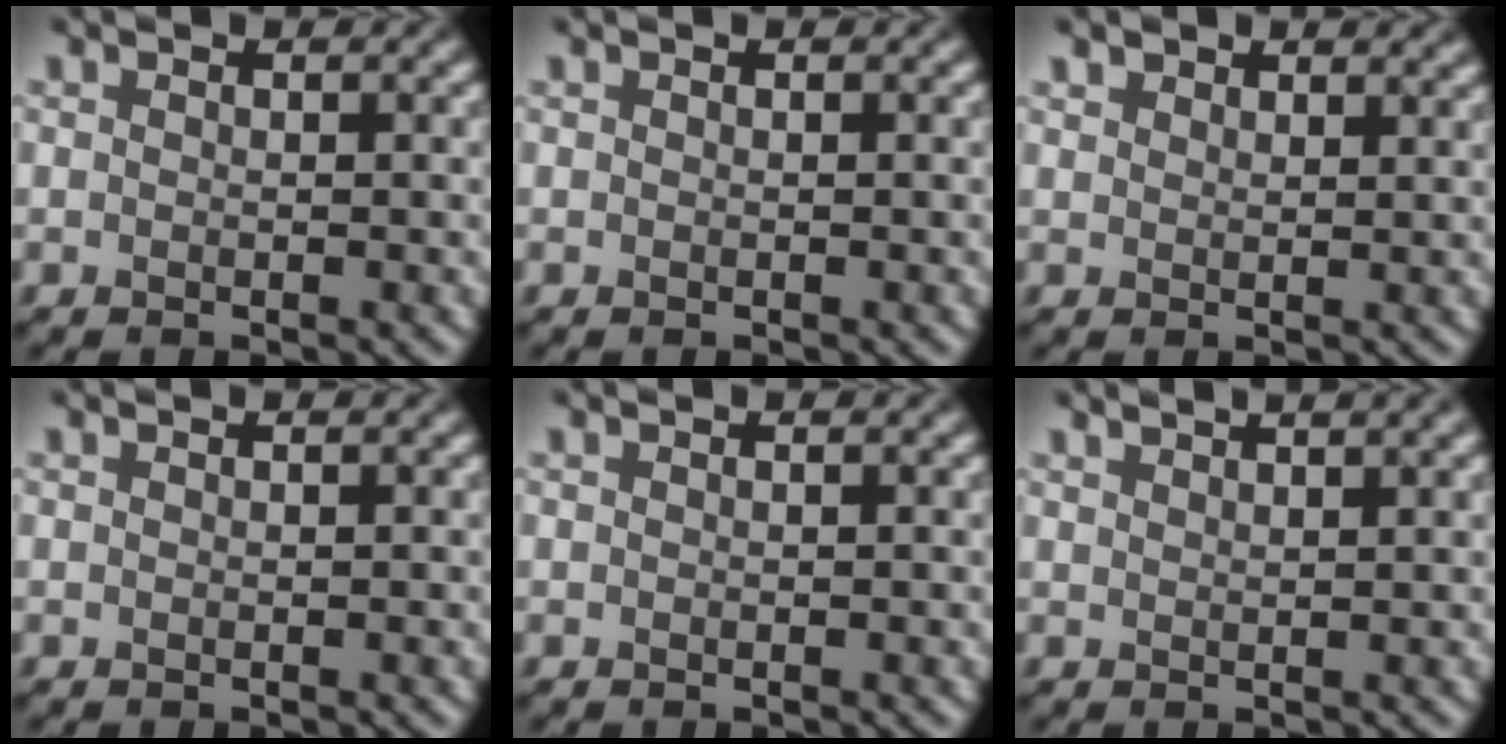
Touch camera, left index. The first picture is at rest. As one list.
[{"total": 0.0}, {"total": 2.0, "force": [1.8, 0.8, 0.3], "torque": [-0.018, 0.001, 0.031]}, {"total": 0.0}, {"total": 0.0}, {"total": 2.2, "force": [1.9, 0.2, 1.2], "torque": [-0.010, 0.011, 0.027]}]